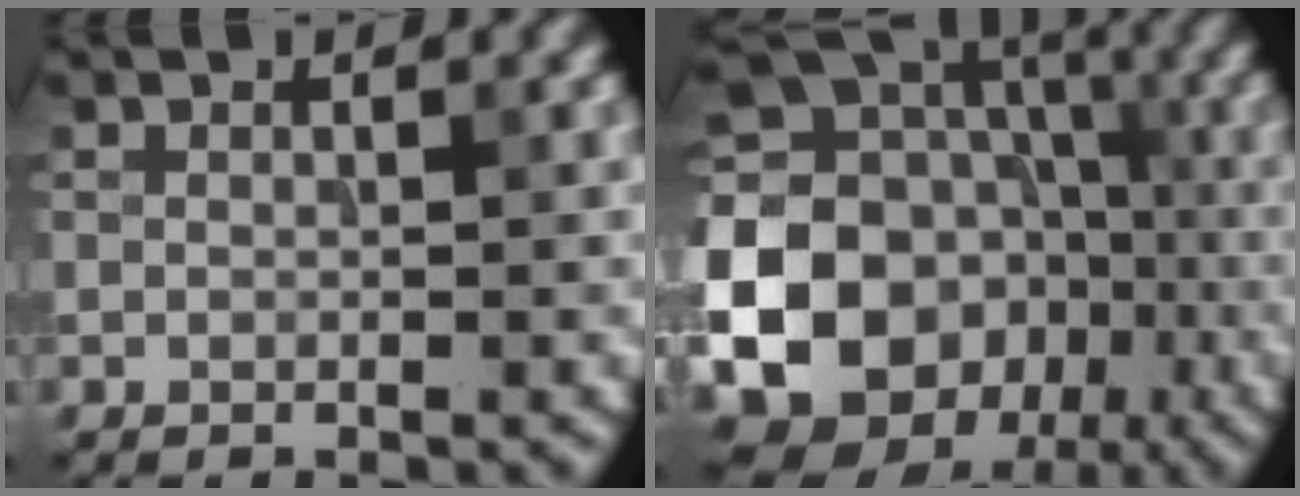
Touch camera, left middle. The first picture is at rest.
{"total": 23.7, "force": [-5.7, 20.7, 10.0], "torque": [-0.213, -0.015, -0.134]}